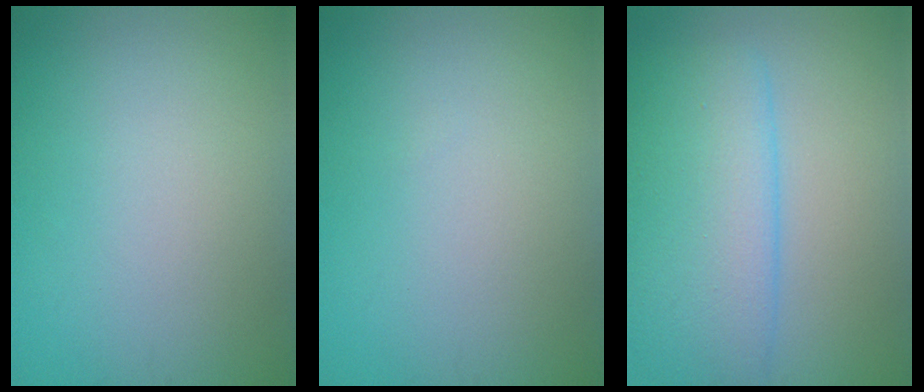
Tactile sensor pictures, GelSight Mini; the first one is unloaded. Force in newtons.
{"total": 0.0}
{"total": 7.0, "press": 7.0, "slide": 0.6}